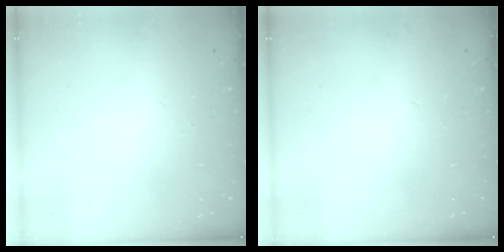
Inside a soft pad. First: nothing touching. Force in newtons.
{"total": 0.0}